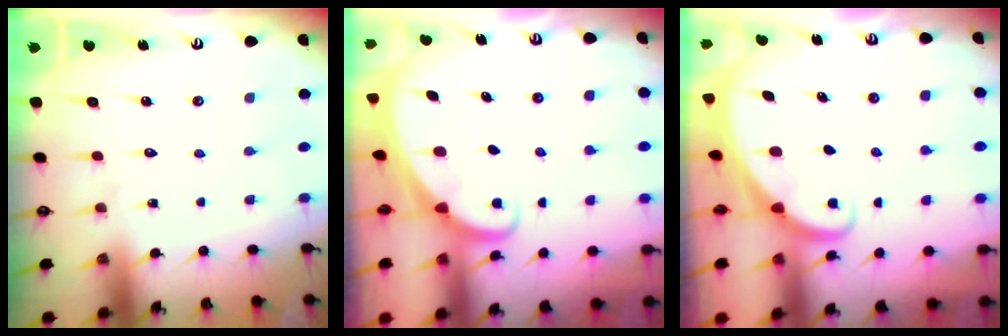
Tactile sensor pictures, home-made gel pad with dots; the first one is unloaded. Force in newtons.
{"total": 1.9, "press": 1.9, "slide": 0.1}
{"total": 1.6, "press": 1.6, "slide": 0.0}